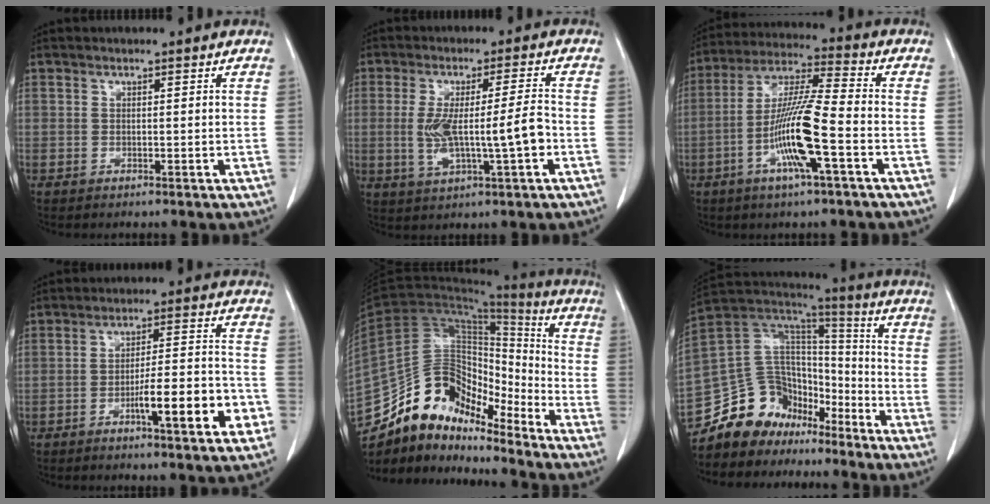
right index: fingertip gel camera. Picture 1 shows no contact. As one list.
[{"total": 9.2, "force": [-1.5, 0.6, 9.1], "torque": [-0.172, 0.005, -0.021]}, {"total": 12.8, "force": [-4.2, 0.4, 12.1], "torque": [-0.240, -0.001, -0.084]}, {"total": 11.6, "force": [-4.7, 1.4, 10.5], "torque": [-0.158, 0.009, -0.069]}, {"total": 15.9, "force": [-13.3, 6.4, 5.8], "torque": [-0.091, 0.074, -0.240]}, {"total": 15.0, "force": [-11.9, 8.5, 3.1], "torque": [-0.053, 0.089, -0.213]}]